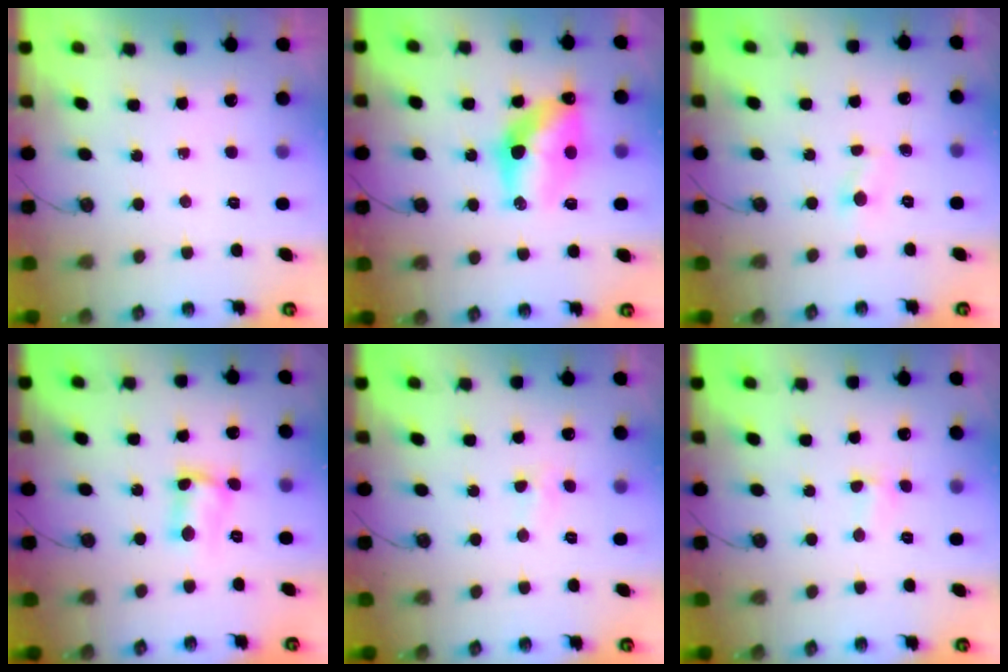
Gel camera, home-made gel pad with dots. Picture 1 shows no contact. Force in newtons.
{"total": 13.3, "press": 13.3, "slide": 0.8}
{"total": 2.6, "press": 2.6, "slide": 0.3}
{"total": 5.0, "press": 4.7, "slide": 1.6}
{"total": 2.4, "press": 2.3, "slide": 0.4}
{"total": 2.8, "press": 1.1, "slide": 2.5}